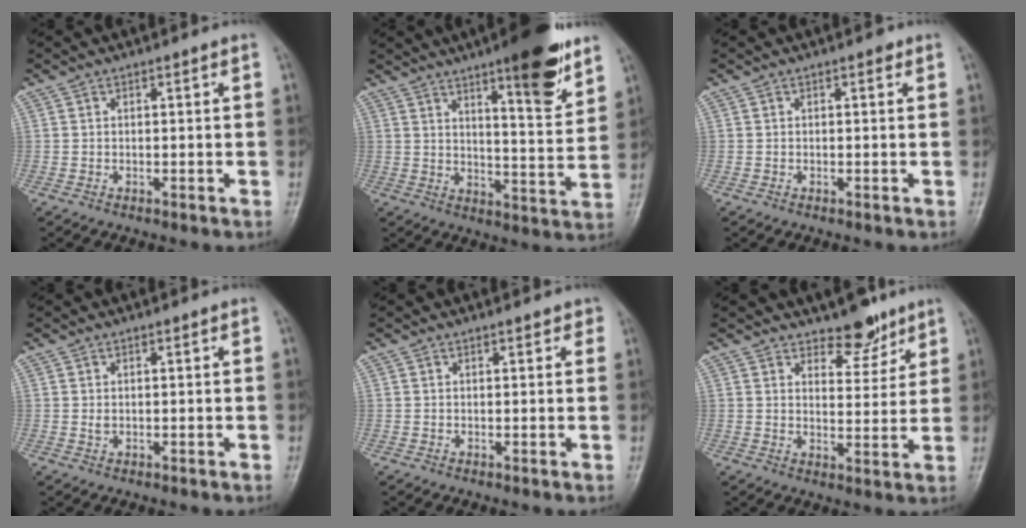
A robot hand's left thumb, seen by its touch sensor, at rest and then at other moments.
{"total": 14.2, "force": [9.0, 2.9, 10.6], "torque": [-0.130, -0.056, 0.133]}
{"total": 0.6, "force": [0.3, 0.4, 0.3], "torque": [0.001, 0.000, 0.000]}
{"total": 0.8, "force": [0.4, 0.5, 0.5], "torque": [-0.005, -0.003, 0.008]}
{"total": 1.6, "force": [1.2, 0.8, 0.6], "torque": [0.006, -0.002, 0.010]}
{"total": 6.4, "force": [5.1, 3.1, 2.5], "torque": [-0.004, -0.039, 0.079]}